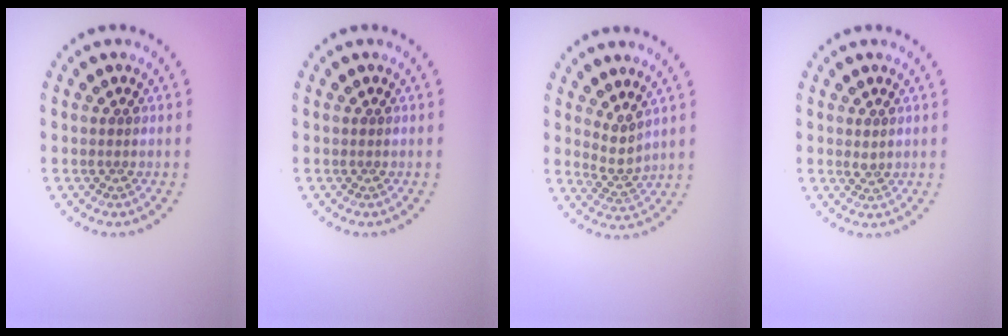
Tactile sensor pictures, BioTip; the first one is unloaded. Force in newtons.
{"total": 0.0}
{"total": 2.1, "press": 1.5, "slide": 1.5}
{"total": 0.8, "press": 0.6, "slide": 0.5}